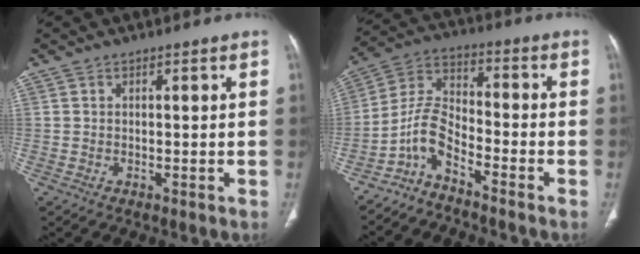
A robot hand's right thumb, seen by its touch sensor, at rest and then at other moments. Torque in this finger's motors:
{"motor_torque": [-0.13, 0.34, 0.02, -0.33, 0.02]}